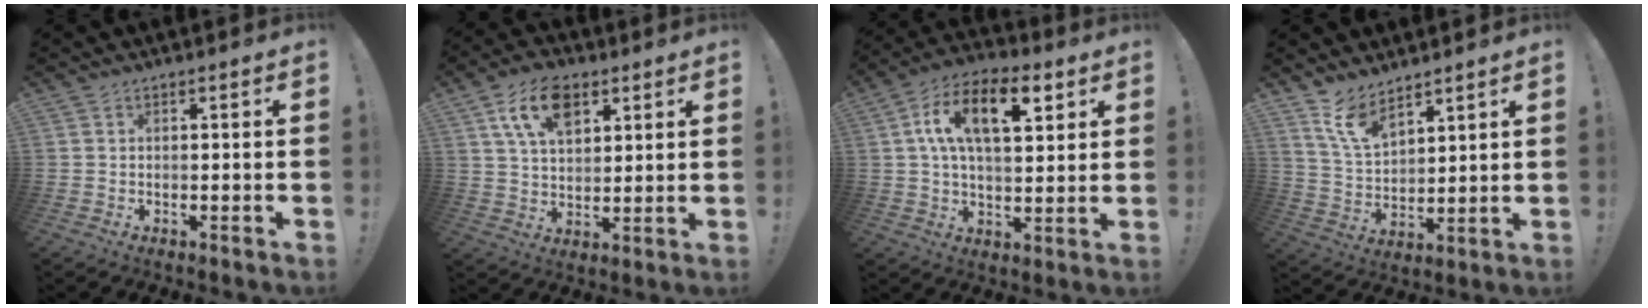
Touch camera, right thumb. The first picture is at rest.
{"total": 13.1, "force": [6.3, 8.0, 8.2], "torque": [-0.137, -0.006, 0.118]}
{"total": 15.7, "force": [5.6, 7.6, 12.5], "torque": [-0.216, -0.001, 0.092]}
{"total": 9.8, "force": [7.6, 4.4, 4.2], "torque": [-0.098, -0.042, 0.151]}